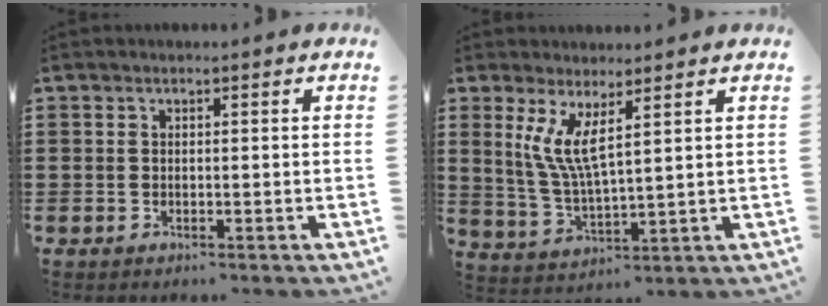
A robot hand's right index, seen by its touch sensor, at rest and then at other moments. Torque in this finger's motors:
{"motor_torque": [0.40, 0.28, 0.22, 0.15]}